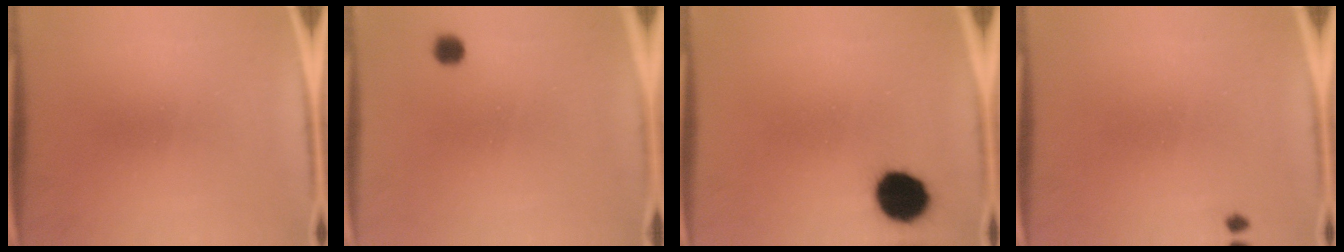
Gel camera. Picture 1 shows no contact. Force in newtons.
{"total": 2.6}
{"total": 9.9}
{"total": 0.7}